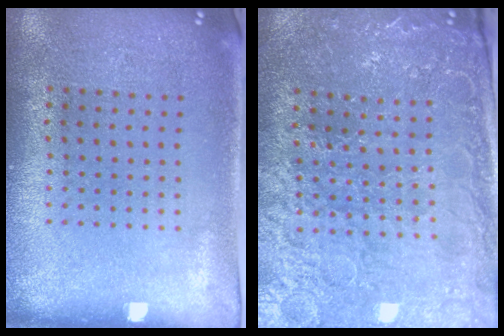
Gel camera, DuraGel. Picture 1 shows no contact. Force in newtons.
{"total": 3.2, "press": 3.1, "slide": 0.5}